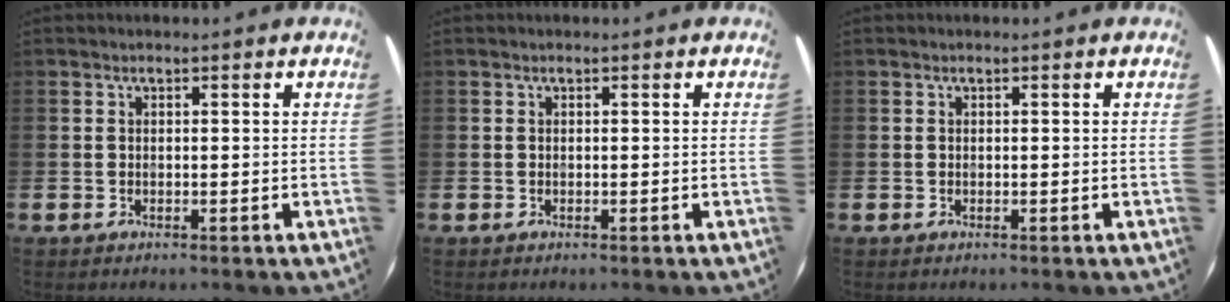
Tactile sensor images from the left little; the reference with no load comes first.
{"total": 0.0}
{"total": 0.0}